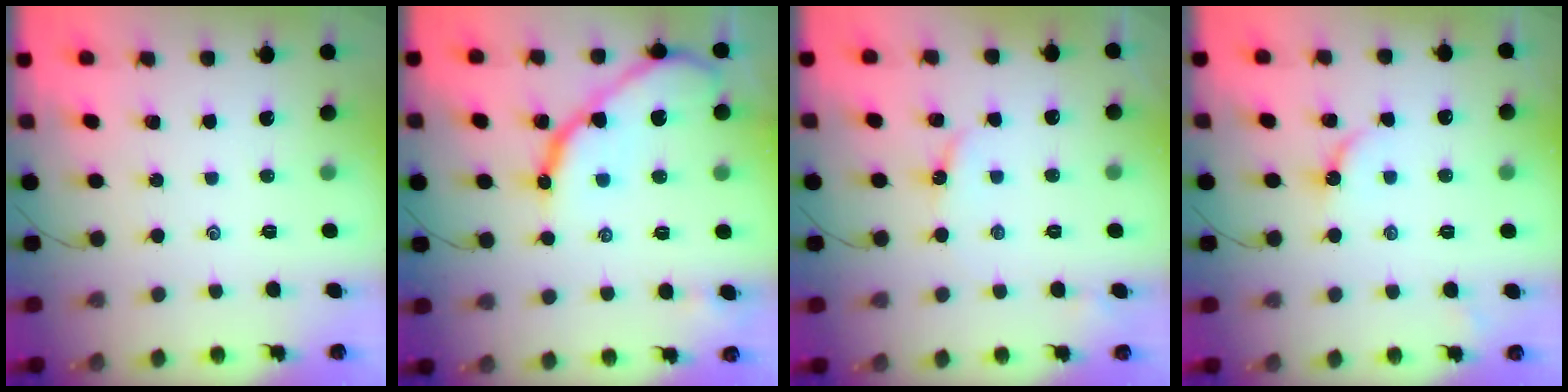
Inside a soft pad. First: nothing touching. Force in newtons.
{"total": 13.3, "press": 13.3, "slide": 1.3}
{"total": 3.6, "press": 3.5, "slide": 0.3}
{"total": 3.7, "press": 3.7, "slide": 0.4}